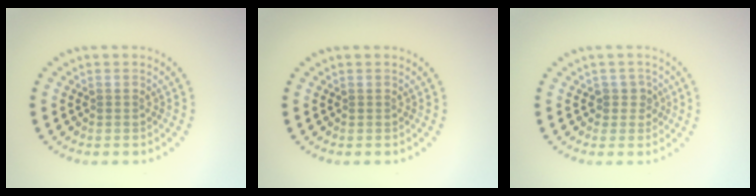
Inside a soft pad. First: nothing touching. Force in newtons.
{"total": 0.0}
{"total": 1.4, "press": 1.2, "slide": 0.8}